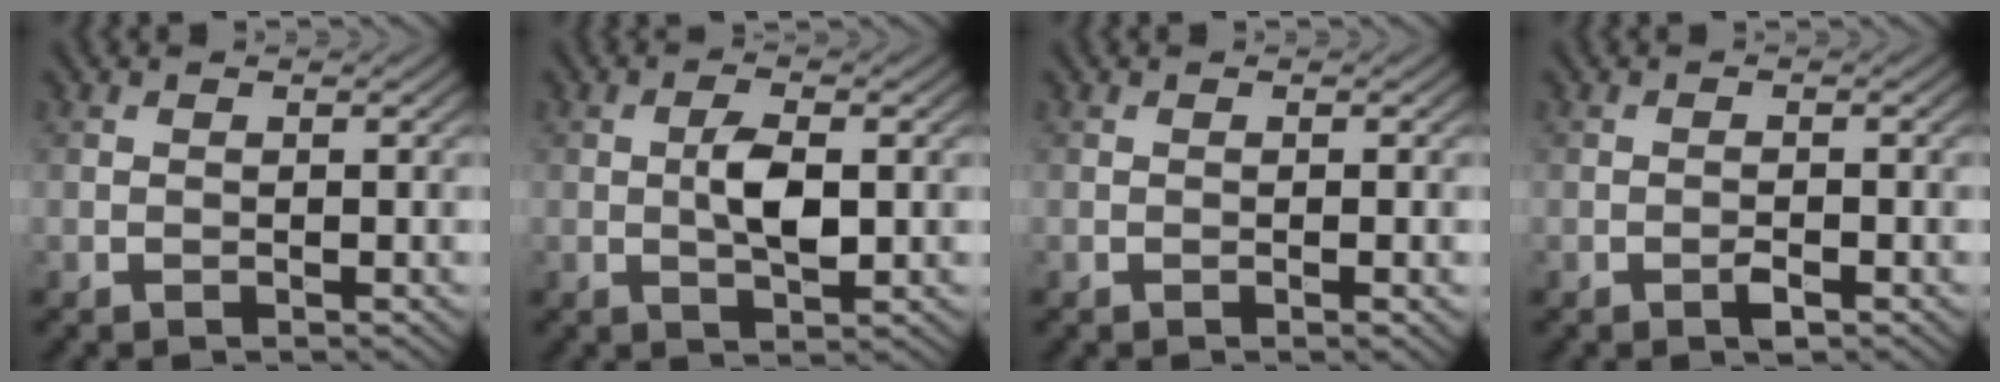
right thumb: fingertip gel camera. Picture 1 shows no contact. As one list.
[{"total": 4.3, "force": [0.1, 1.6, 4.0], "torque": [-0.076, 0.003, 0.001]}, {"total": 1.0, "force": [-0.3, 0.0, 0.9], "torque": [-0.015, -0.001, -0.006]}, {"total": 1.4, "force": [-0.9, 0.4, 1.1], "torque": [-0.017, 0.001, -0.016]}]